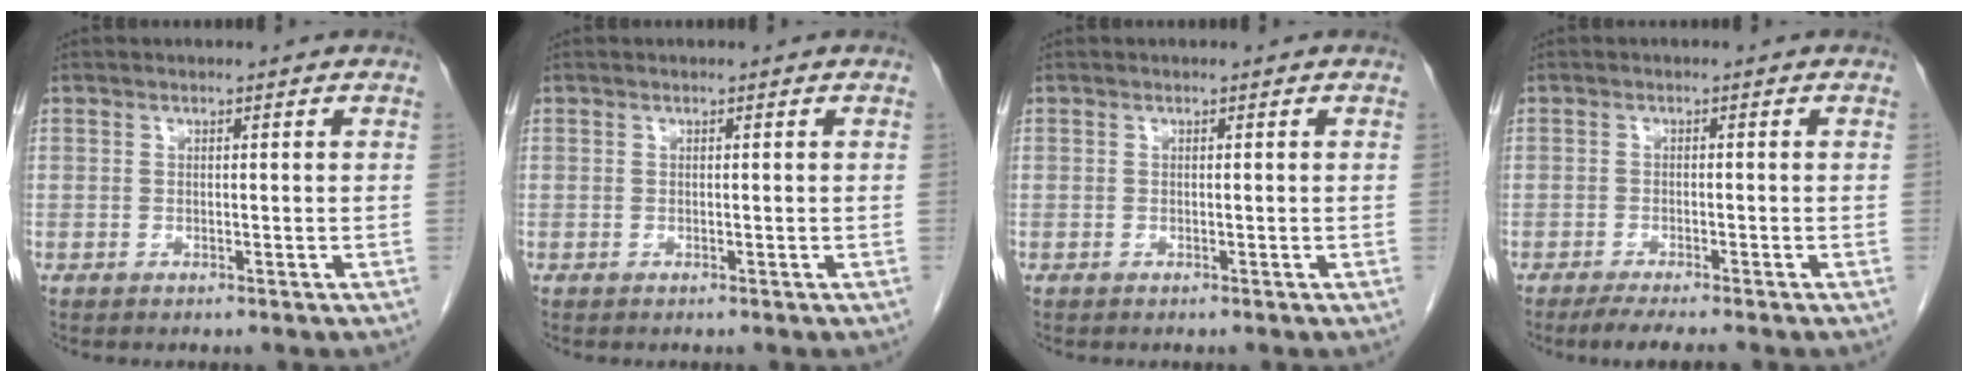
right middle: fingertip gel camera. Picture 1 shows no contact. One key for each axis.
{"total": 0.0}
{"total": 0.0}
{"total": 4.8, "fx": -3.9, "fy": 0.1, "fz": 2.7, "tx": -0.038, "ty": -0.010, "tz": -0.062}